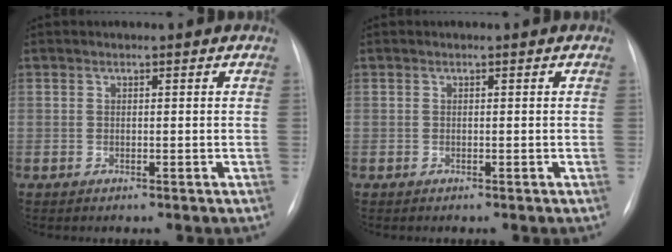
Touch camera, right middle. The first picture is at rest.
{"total": 0.0}